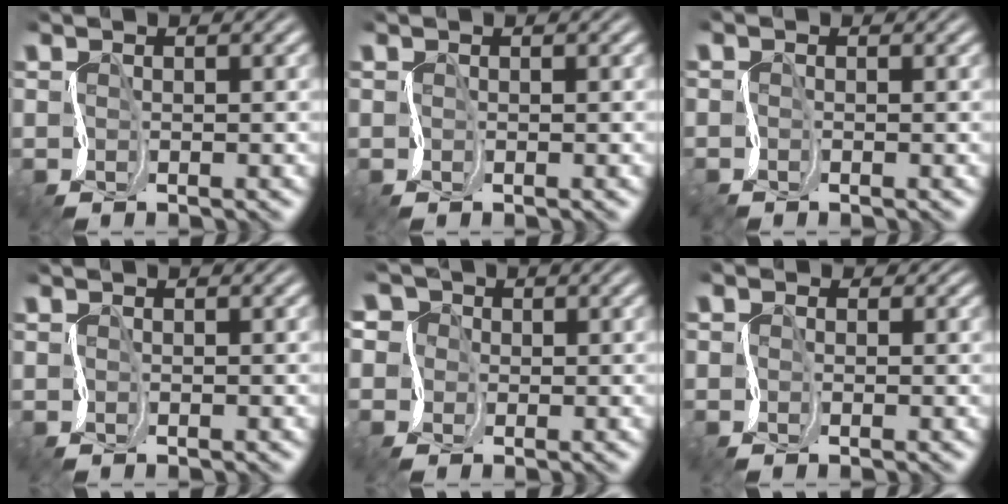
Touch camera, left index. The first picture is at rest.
{"total": 0.0}
{"total": 0.6, "force": [-0.6, 0.1, -0.2], "torque": [-0.008, -0.001, -0.009]}
{"total": 0.0}
{"total": 4.5, "force": [-0.9, 4.0, 1.8], "torque": [-0.039, 0.014, -0.036]}
{"total": 1.6, "force": [0.5, 1.5, 0.5], "torque": [-0.010, 0.012, -0.010]}